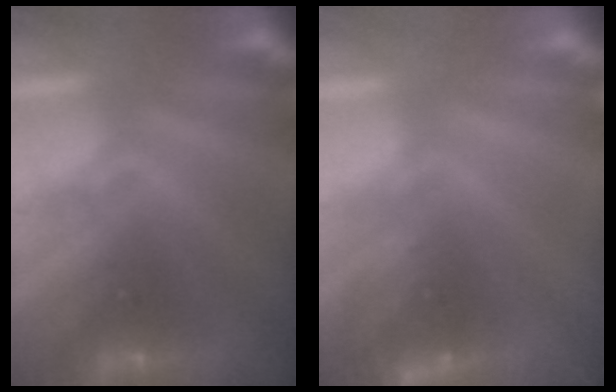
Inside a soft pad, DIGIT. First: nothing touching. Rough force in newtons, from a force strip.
{"total": 2.6}